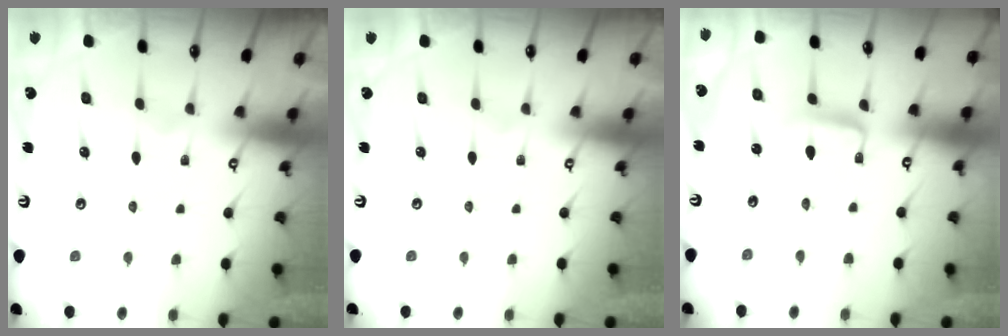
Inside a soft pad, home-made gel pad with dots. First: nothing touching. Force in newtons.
{"total": 0.0}
{"total": 6.2, "press": 6.2, "slide": 0.4}